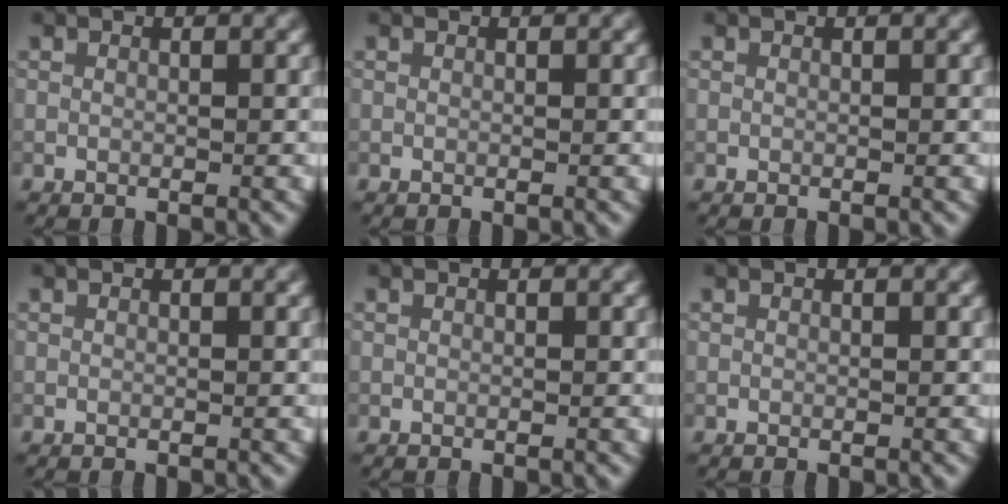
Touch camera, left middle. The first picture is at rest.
{"total": 0.0}
{"total": 0.0}
{"total": 0.0}
{"total": 0.0}
{"total": 0.0}